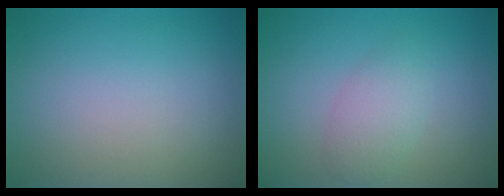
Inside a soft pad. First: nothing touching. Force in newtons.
{"total": 2.6, "press": 2.6, "slide": 0.2}